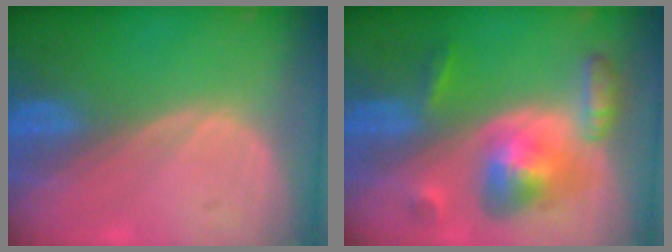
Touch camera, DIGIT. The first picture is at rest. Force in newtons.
{"total": 8.1, "press": 8.1, "slide": 0.6}